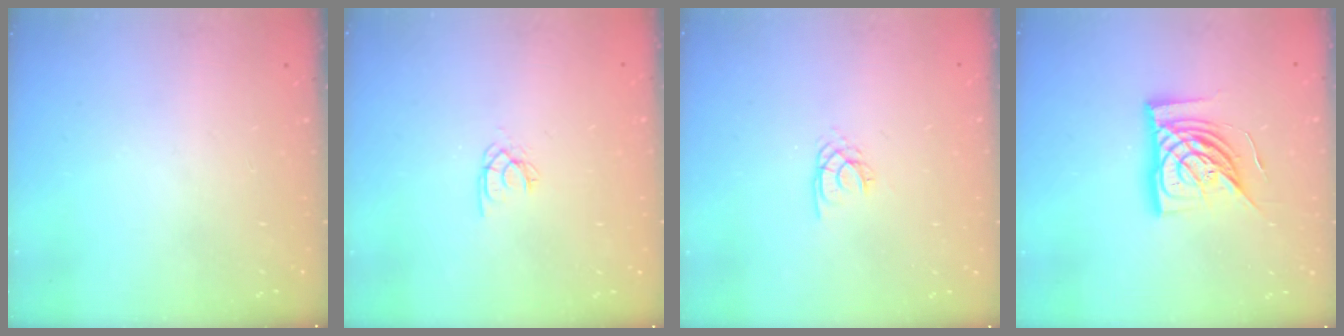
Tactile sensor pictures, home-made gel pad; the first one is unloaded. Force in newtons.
{"total": 2.0, "press": 2.0, "slide": 0.4}
{"total": 2.0, "press": 1.9, "slide": 0.4}
{"total": 15.6, "press": 15.5, "slide": 1.7}